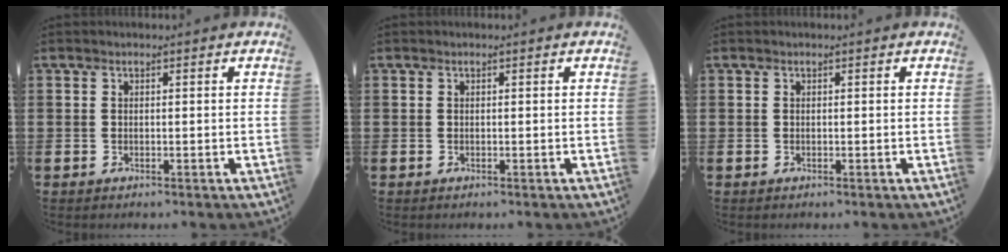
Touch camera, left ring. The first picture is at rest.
{"total": 0.0}
{"total": 0.0}